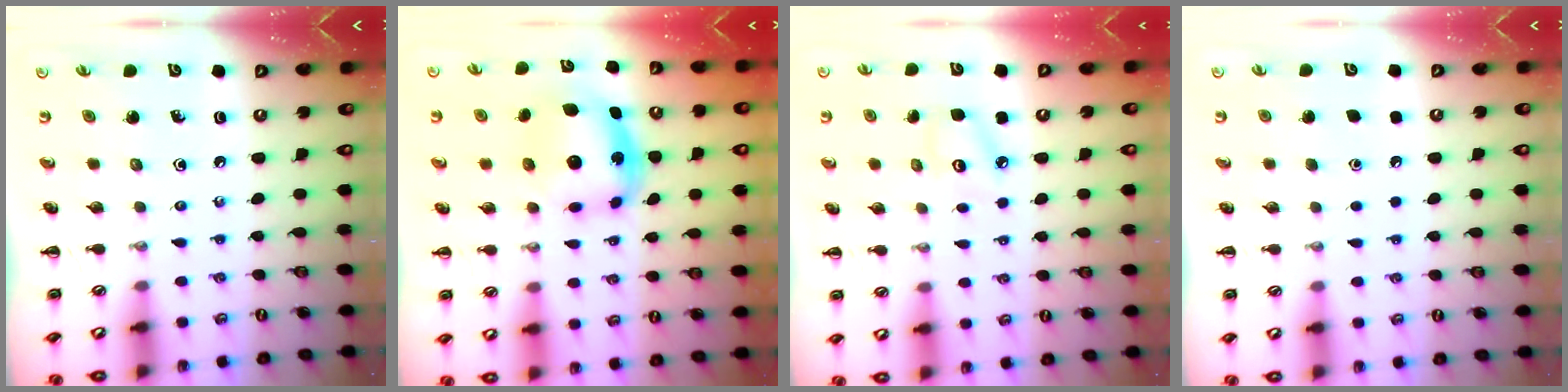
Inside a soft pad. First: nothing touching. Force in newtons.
{"total": 6.0, "press": 6.0, "slide": 0.6}
{"total": 4.0, "press": 3.8, "slide": 1.0}
{"total": 1.6, "press": 1.6, "slide": 0.1}